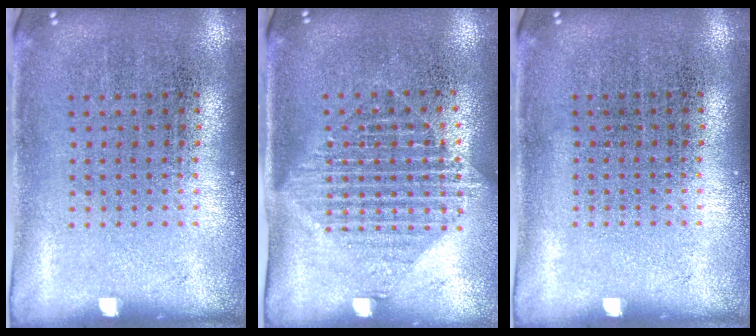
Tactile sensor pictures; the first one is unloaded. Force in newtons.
{"total": 1.5, "press": 1.2, "slide": 0.9}
{"total": 0.0}